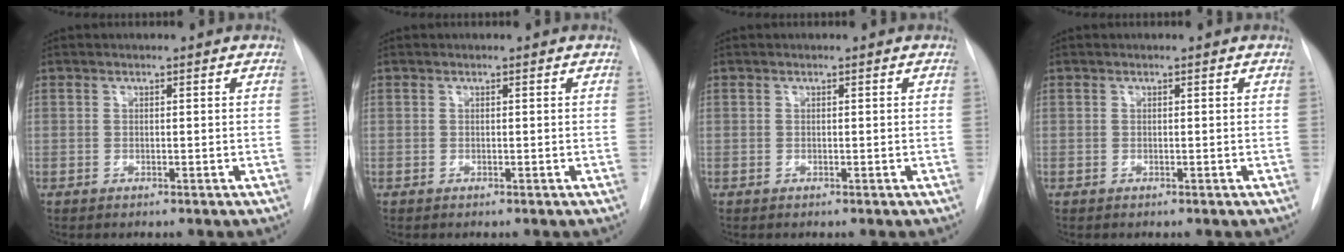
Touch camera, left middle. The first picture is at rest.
{"total": 0.0}
{"total": 0.0}
{"total": 0.0}